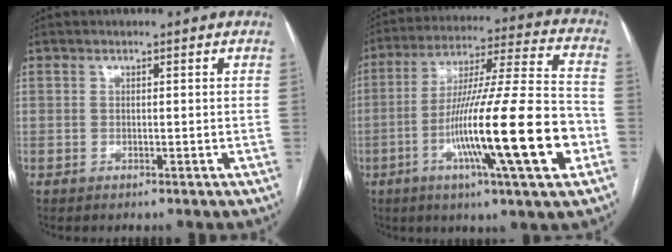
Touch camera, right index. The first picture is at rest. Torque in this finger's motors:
{"motor_torque": [1.57, -0.57, 0.66, 0.21]}